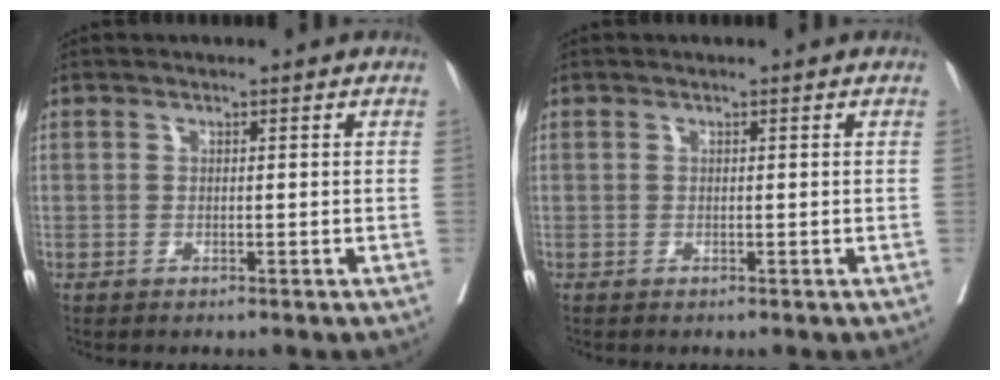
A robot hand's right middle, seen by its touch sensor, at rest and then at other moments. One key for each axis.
{"total": 0.0}